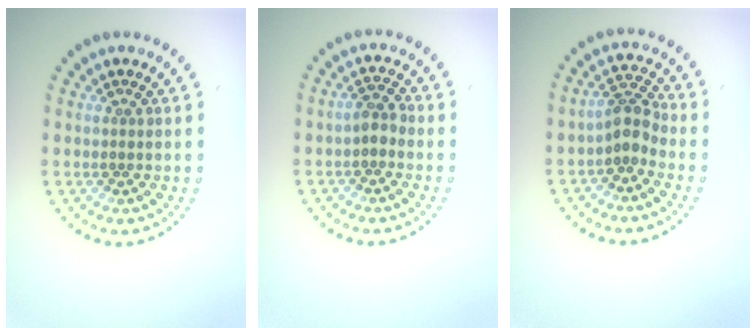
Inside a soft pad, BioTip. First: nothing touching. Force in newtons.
{"total": 1.6, "press": 1.5, "slide": 0.6}
{"total": 2.6, "press": 2.0, "slide": 1.7}